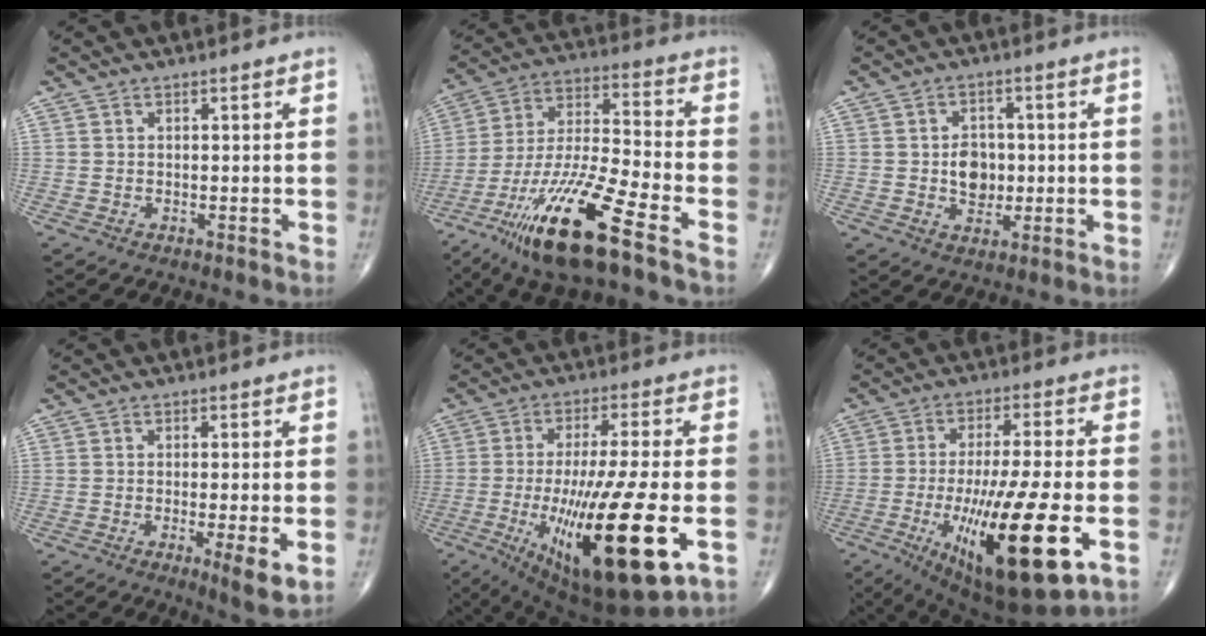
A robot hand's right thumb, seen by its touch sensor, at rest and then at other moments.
{"total": 20.4, "force": [-11.8, 3.6, 16.2], "torque": [-0.352, 0.033, -0.218]}
{"total": 5.9, "force": [-0.2, 4.6, 3.8], "torque": [-0.034, 0.003, -0.001]}
{"total": 5.7, "force": [-1.4, 0.8, 5.5], "torque": [-0.087, -0.016, -0.025]}
{"total": 24.3, "force": [-6.1, 6.0, 22.7], "torque": [-0.402, -0.024, -0.080]}
{"total": 22.9, "force": [-6.5, 5.8, 21.2], "torque": [-0.367, -0.015, -0.088]}